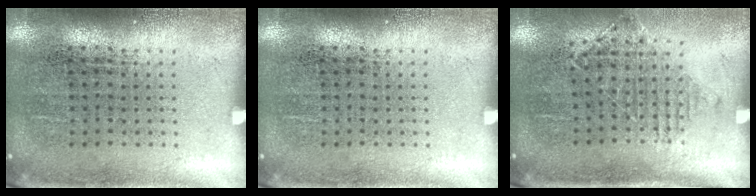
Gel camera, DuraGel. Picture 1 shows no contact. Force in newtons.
{"total": 0.0}
{"total": 1.2, "press": 1.1, "slide": 0.4}